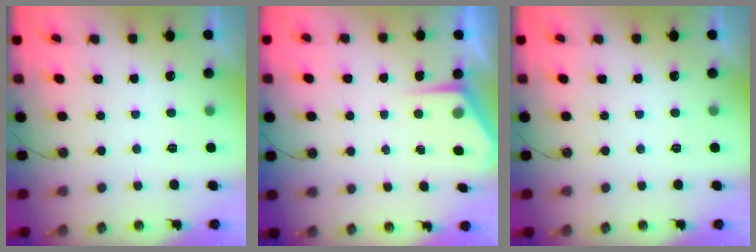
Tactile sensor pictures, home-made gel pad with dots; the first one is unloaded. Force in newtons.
{"total": 3.5, "press": 3.5, "slide": 0.5}
{"total": 0.0}